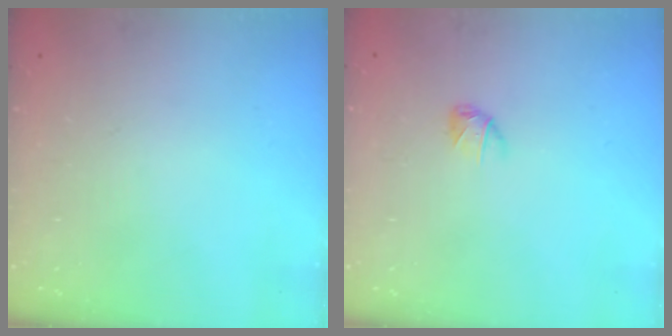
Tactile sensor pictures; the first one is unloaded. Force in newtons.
{"total": 3.0, "press": 2.9, "slide": 0.7}